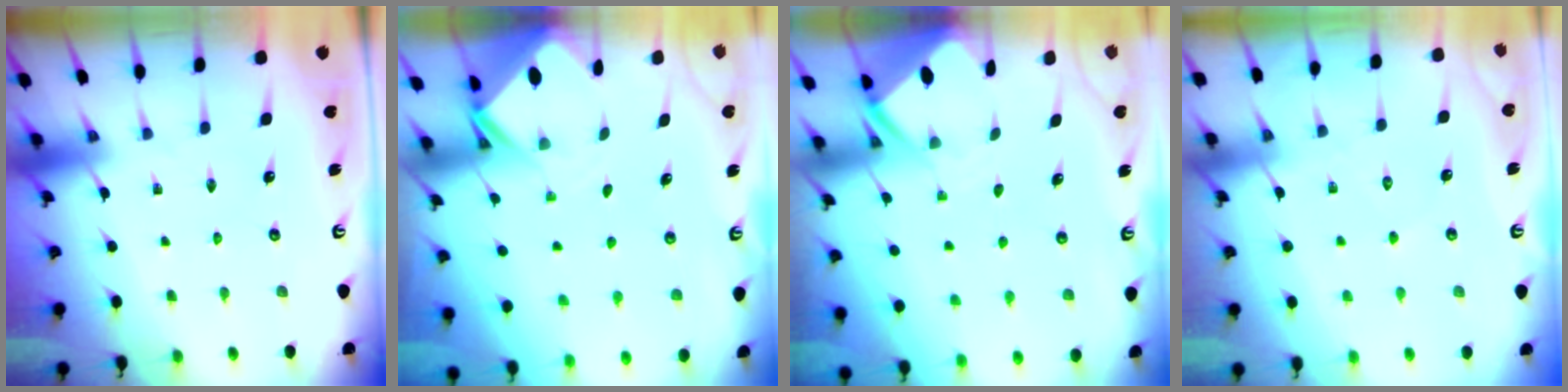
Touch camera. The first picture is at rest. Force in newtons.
{"total": 2.7, "press": 2.7, "slide": 0.2}
{"total": 3.2, "press": 3.2, "slide": 0.3}
{"total": 5.0, "press": 5.0, "slide": 0.6}